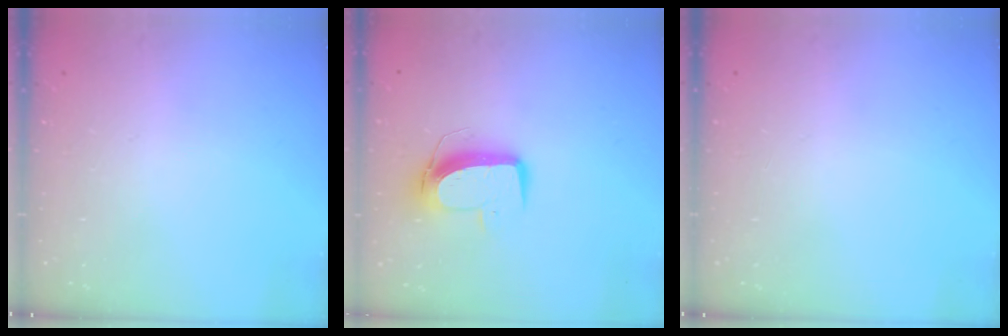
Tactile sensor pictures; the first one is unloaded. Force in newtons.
{"total": 10.3, "press": 10.3, "slide": 0.8}
{"total": 0.0}